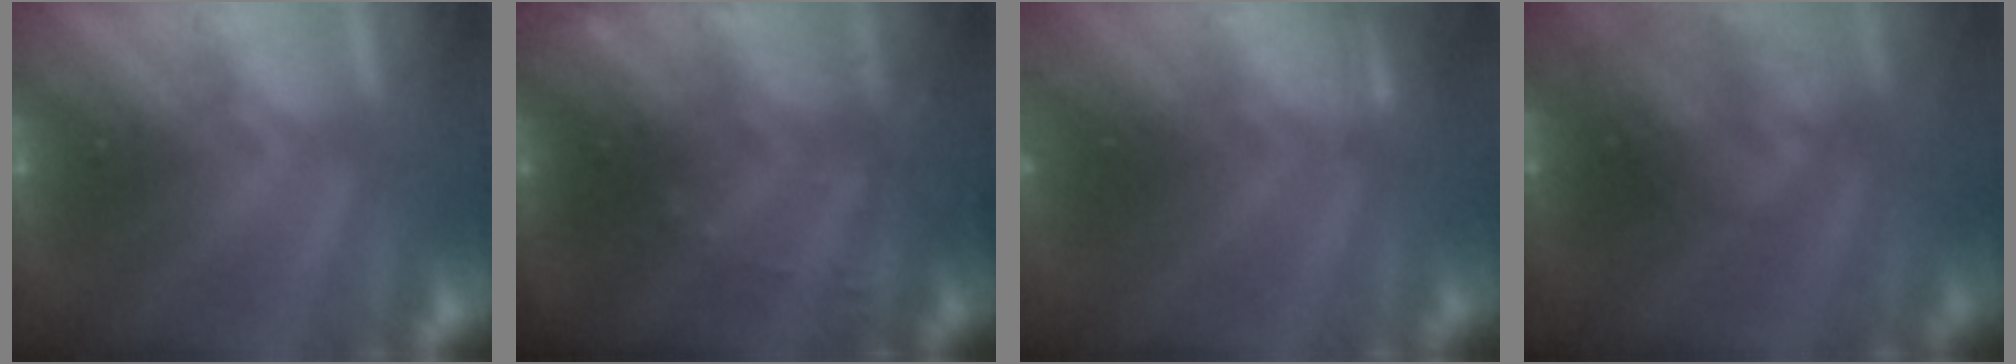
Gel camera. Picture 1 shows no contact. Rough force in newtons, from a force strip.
{"total": 2.9}
{"total": 2.6}
{"total": 2.2}